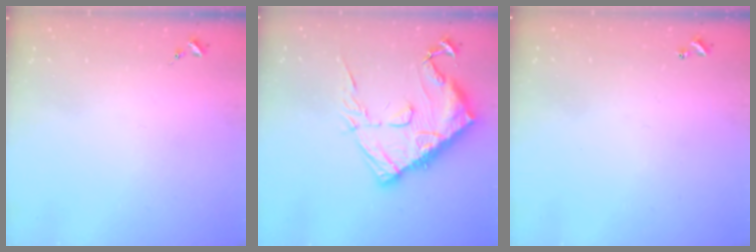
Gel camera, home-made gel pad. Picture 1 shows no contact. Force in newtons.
{"total": 18.7, "press": 18.6, "slide": 1.2}
{"total": 1.0, "press": 1.0, "slide": 0.2}